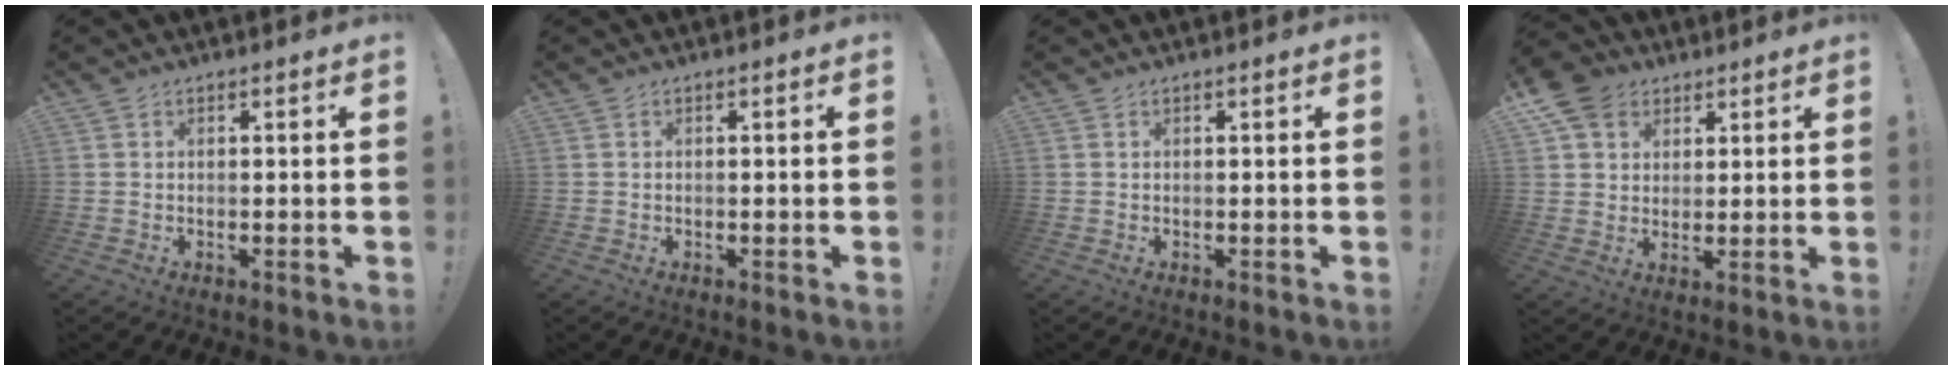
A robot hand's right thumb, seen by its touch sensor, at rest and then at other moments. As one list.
[{"total": 0.9, "force": [-0.4, -0.2, 0.7], "torque": [-0.012, -0.002, -0.007]}, {"total": 0.0}, {"total": 9.2, "force": [5.0, 7.2, 2.9], "torque": [-0.047, -0.023, 0.101]}]